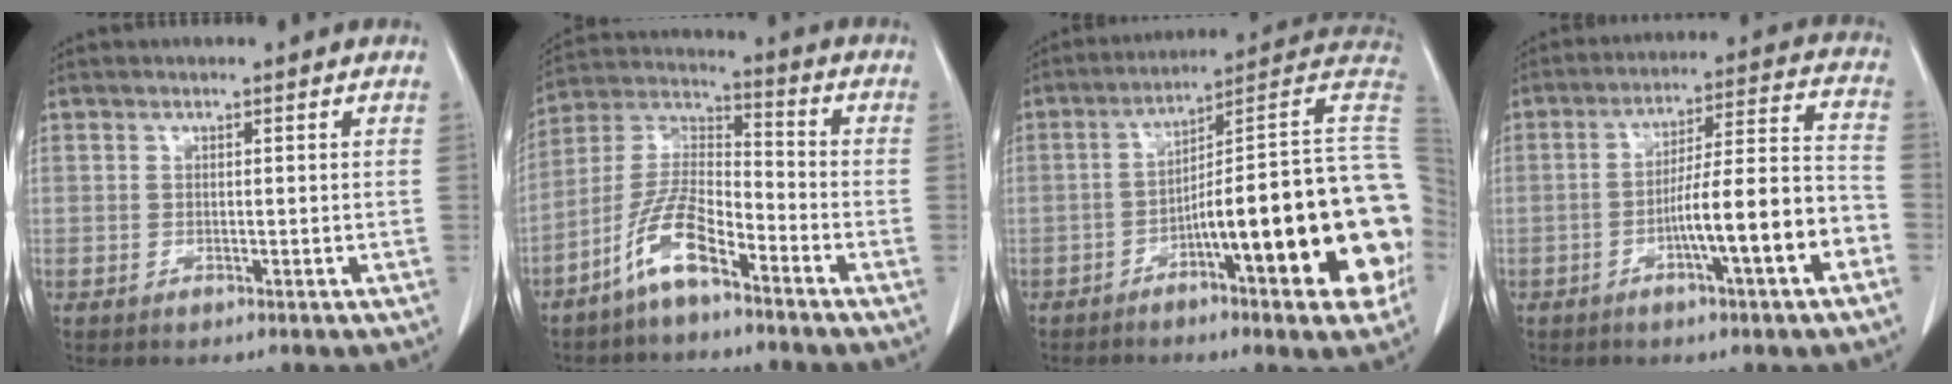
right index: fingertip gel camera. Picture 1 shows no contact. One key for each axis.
{"total": 9.8, "fx": -6.3, "fy": 2.7, "fz": 7.0, "tx": -0.155, "ty": 0.005, "tz": -0.127}
{"total": 22.2, "fx": -5.2, "fy": 2.0, "fz": 21.4, "tx": -0.213, "ty": 0.032, "tz": -0.070}
{"total": 12.3, "fx": -4.9, "fy": 0.5, "fz": 11.3, "tx": -0.176, "ty": 0.020, "tz": -0.074}